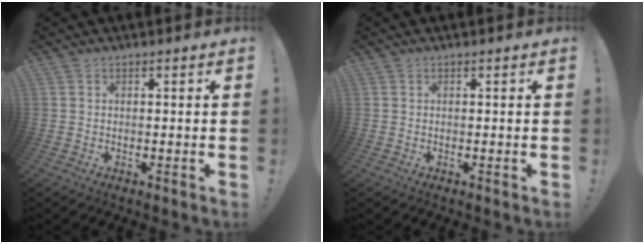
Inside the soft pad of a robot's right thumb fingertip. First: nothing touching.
{"total": 0.0}